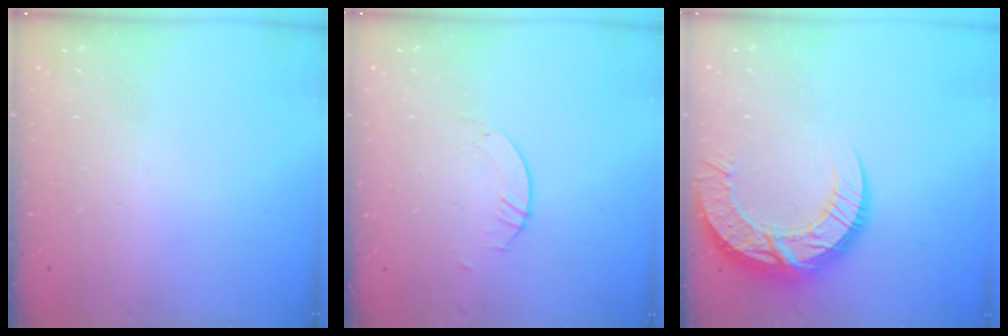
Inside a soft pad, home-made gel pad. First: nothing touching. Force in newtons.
{"total": 2.1, "press": 2.1, "slide": 0.1}
{"total": 16.6, "press": 16.5, "slide": 1.4}